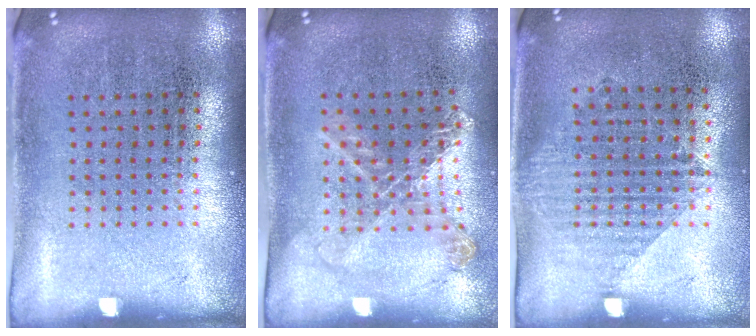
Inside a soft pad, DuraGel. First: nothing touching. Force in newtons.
{"total": 1.1, "press": 1.1, "slide": 0.0}
{"total": 1.1, "press": 1.0, "slide": 0.5}